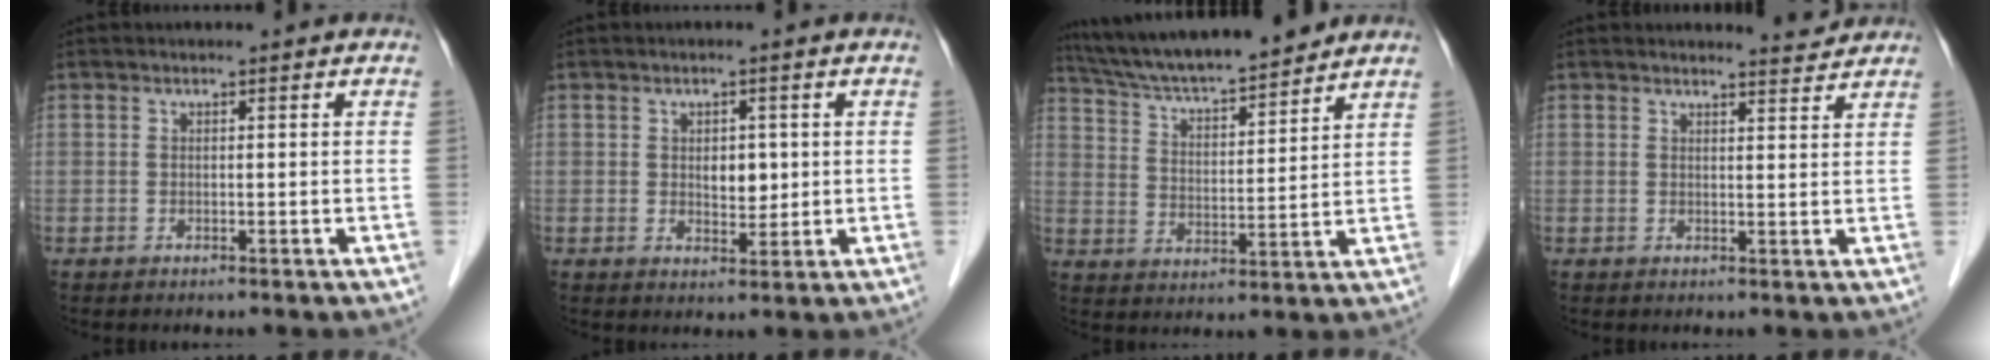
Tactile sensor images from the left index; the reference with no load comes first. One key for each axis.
{"total": 3.1, "fx": 0.5, "fy": 2.0, "fz": 2.4, "tx": -0.036, "ty": -0.001, "tz": 0.013}
{"total": 16.1, "fx": 14.5, "fy": 1.6, "fz": 6.8, "tx": -0.121, "ty": 0.018, "tz": 0.244}
{"total": 2.7, "fx": 2.7, "fy": -0.1, "fz": -0.2, "tx": -0.007, "ty": -0.013, "tz": 0.033}